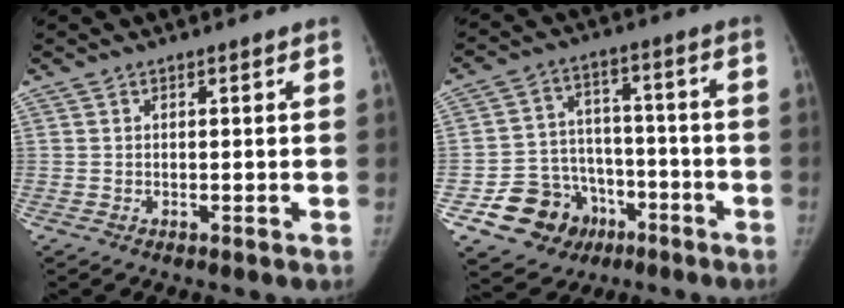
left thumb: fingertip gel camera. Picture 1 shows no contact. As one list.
[{"total": 13.7, "force": [-6.5, 11.4, 4.0], "torque": [-0.033, 0.071, -0.094]}]